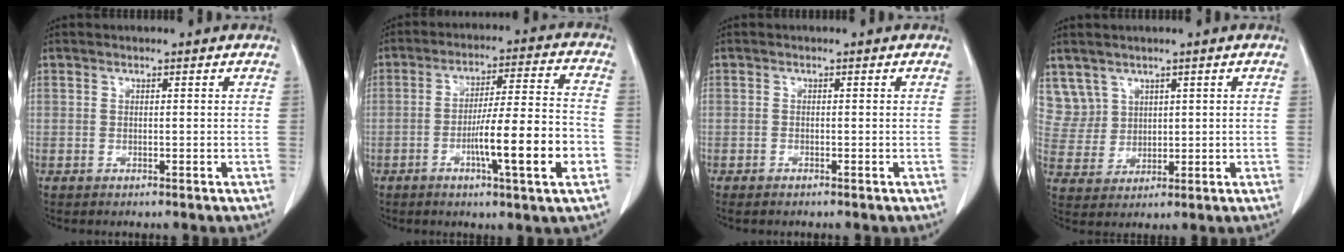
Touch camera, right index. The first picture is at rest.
{"total": 13.1, "force": [-4.3, 0.2, 12.3], "torque": [-0.199, -0.001, -0.068]}
{"total": 0.8, "force": [-0.7, 0.1, 0.4], "torque": [-0.010, -0.002, -0.010]}
{"total": 6.0, "force": [3.6, 4.8, -0.3], "torque": [0.008, 0.011, 0.083]}